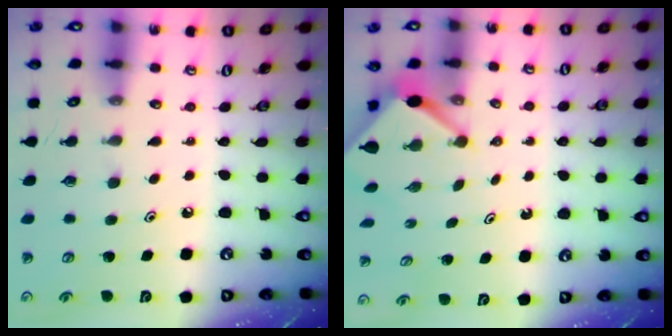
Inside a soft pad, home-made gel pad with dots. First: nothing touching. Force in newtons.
{"total": 3.1, "press": 3.1, "slide": 0.3}